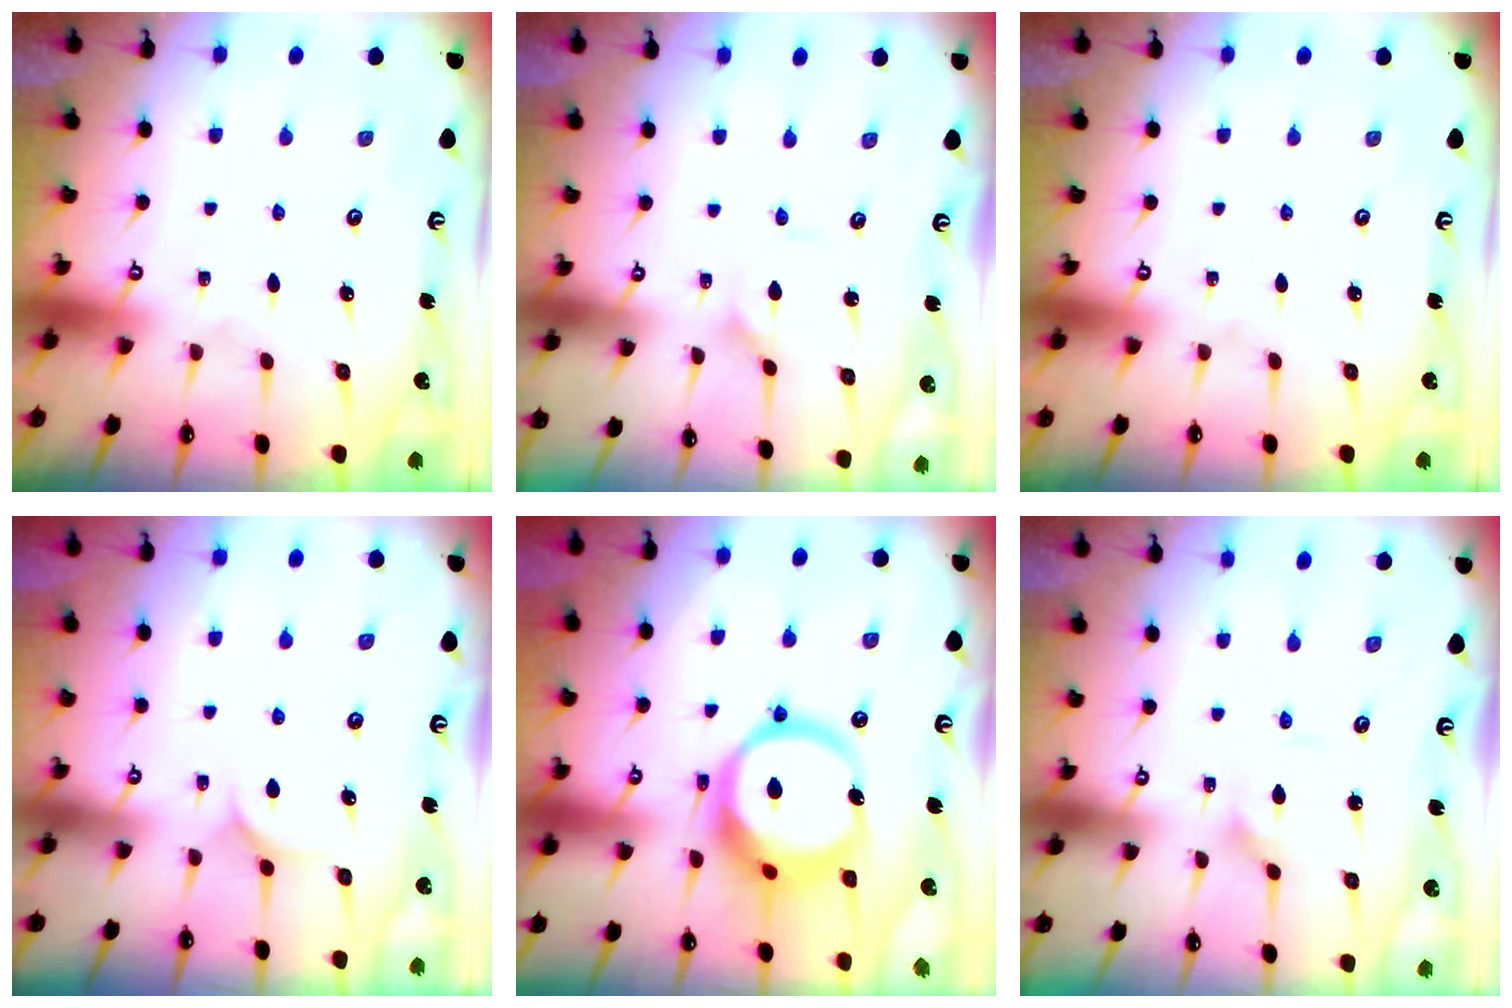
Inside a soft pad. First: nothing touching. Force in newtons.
{"total": 1.0, "press": 1.0, "slide": 0.2}
{"total": 0.0}
{"total": 4.9, "press": 4.8, "slide": 0.6}
{"total": 15.3, "press": 15.2, "slide": 1.9}
{"total": 1.6, "press": 1.6, "slide": 0.2}